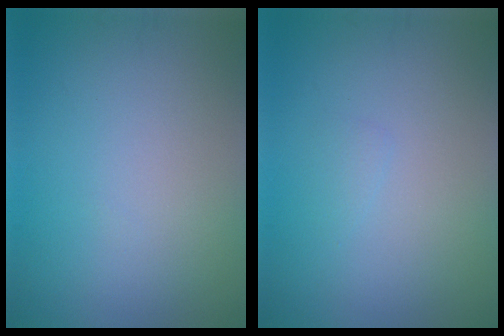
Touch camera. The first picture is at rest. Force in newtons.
{"total": 0.6, "press": 0.6, "slide": 0.0}